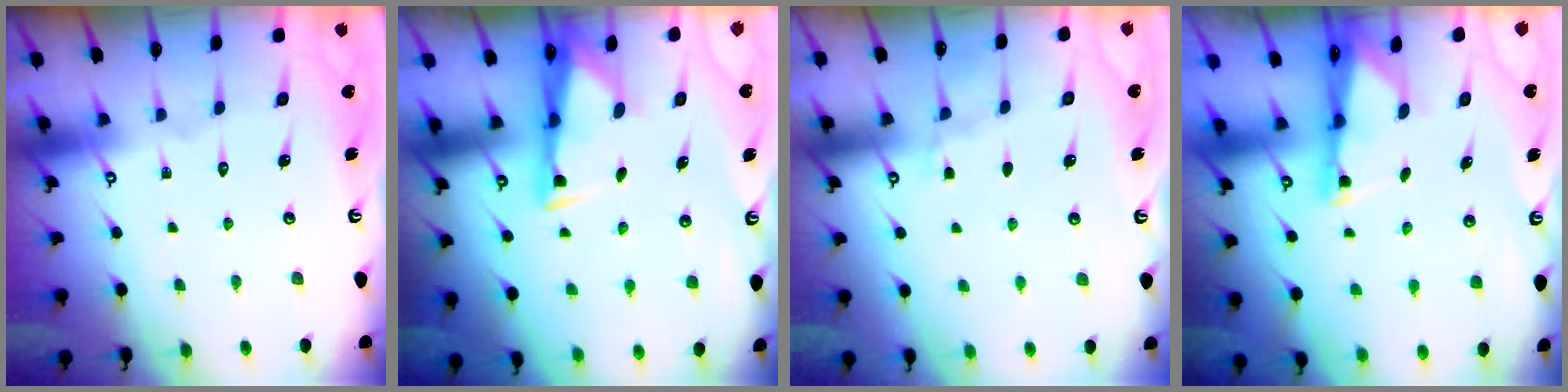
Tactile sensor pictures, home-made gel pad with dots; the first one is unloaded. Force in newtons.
{"total": 2.9, "press": 2.8, "slide": 0.9}
{"total": 3.0, "press": 3.0, "slide": 0.4}
{"total": 1.9, "press": 1.9, "slide": 0.4}